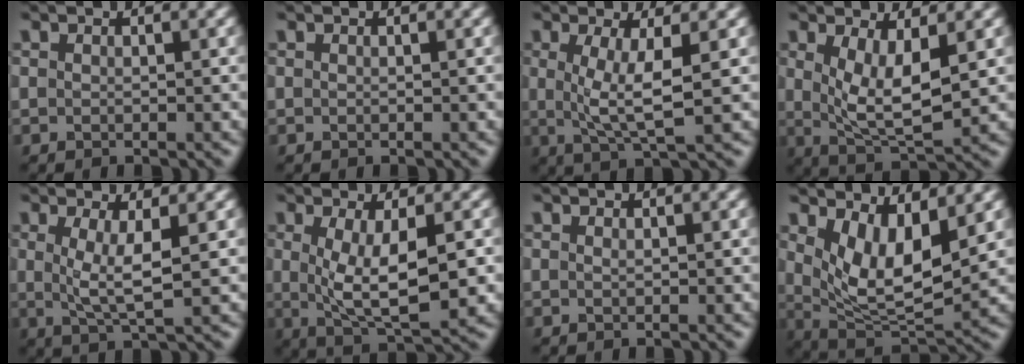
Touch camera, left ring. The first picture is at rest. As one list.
[{"total": 0.0}, {"total": 4.5, "force": [0.5, 0.9, 4.4], "torque": [-0.087, -0.007, 0.011]}, {"total": 5.4, "force": [0.9, 1.9, 5.0], "torque": [-0.099, -0.015, 0.023]}, {"total": 3.8, "force": [0.5, 0.7, 3.7], "torque": [-0.071, -0.008, 0.013]}, {"total": 6.4, "force": [0.1, 2.0, 6.1], "torque": [-0.112, -0.010, 0.007]}, {"total": 0.0}, {"total": 6.2, "force": [2.0, 2.6, 5.3], "torque": [-0.107, -0.023, 0.045]}]